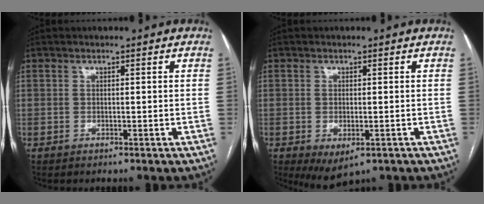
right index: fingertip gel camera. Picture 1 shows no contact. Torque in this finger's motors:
{"motor_torque": [1.16, -0.98, 0.30, 0.06]}